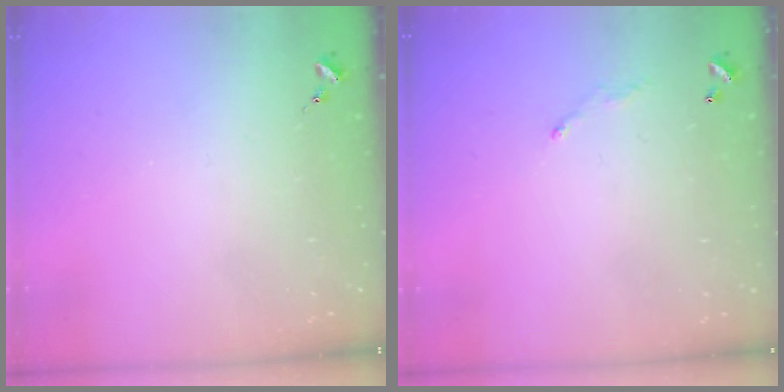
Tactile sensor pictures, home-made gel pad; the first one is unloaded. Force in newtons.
{"total": 4.0, "press": 4.0, "slide": 0.2}